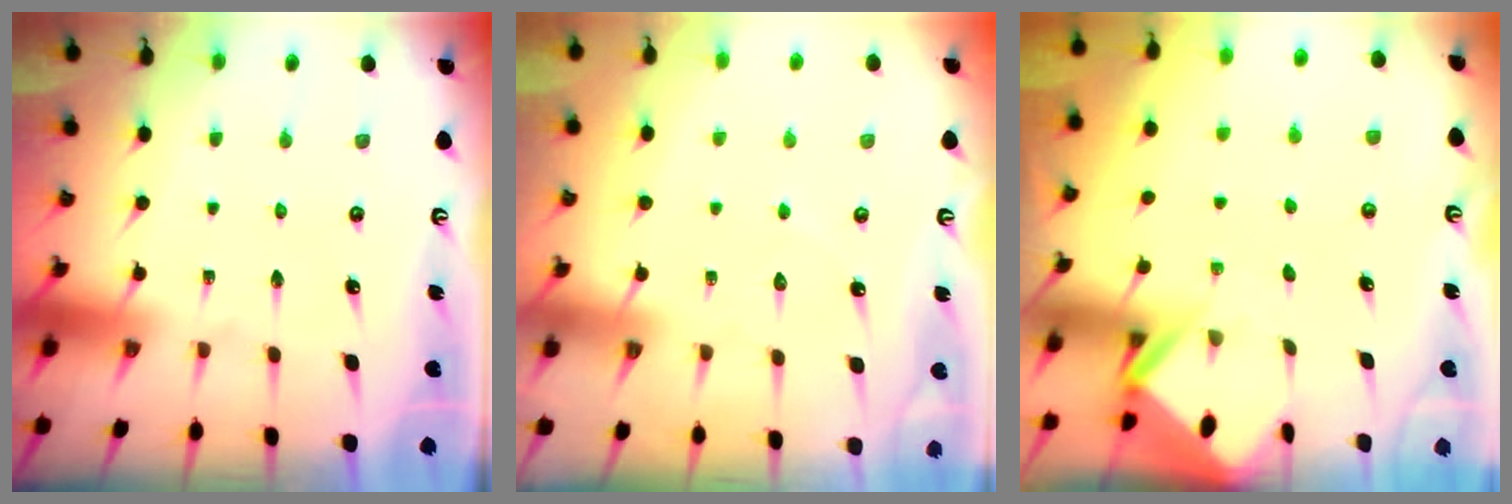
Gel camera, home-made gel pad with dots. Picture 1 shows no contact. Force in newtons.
{"total": 2.0, "press": 2.0, "slide": 0.2}
{"total": 3.0, "press": 3.0, "slide": 0.2}